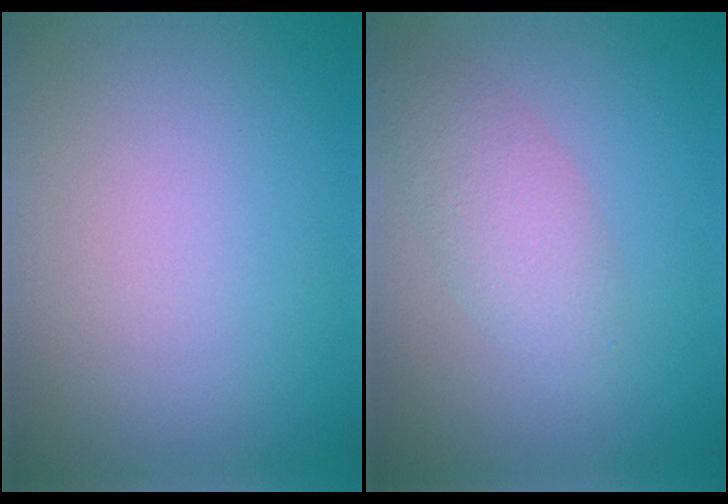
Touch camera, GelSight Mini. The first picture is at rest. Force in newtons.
{"total": 2.9, "press": 2.9, "slide": 0.1}